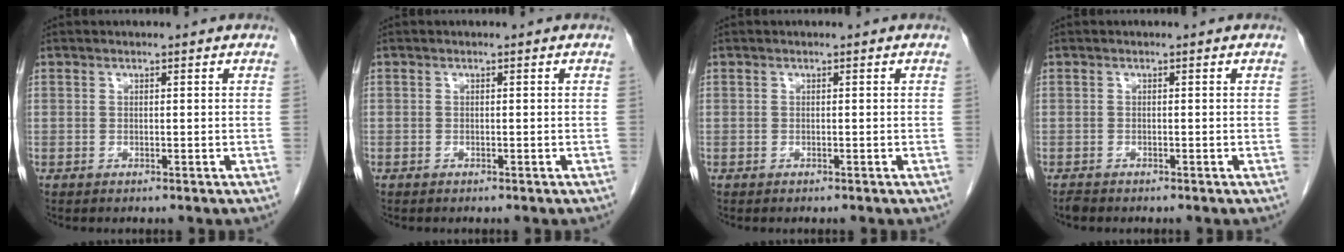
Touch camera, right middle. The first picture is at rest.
{"total": 0.0}
{"total": 0.0}
{"total": 1.0, "force": [-0.9, 0.3, 0.3], "torque": [-0.013, -0.003, -0.016]}